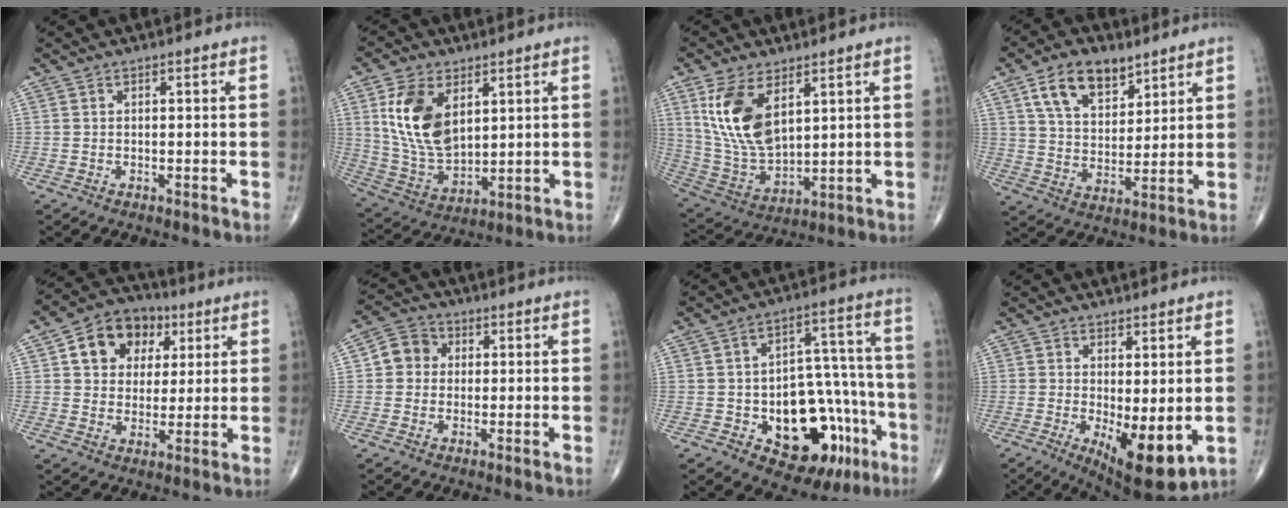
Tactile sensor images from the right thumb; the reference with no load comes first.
{"total": 14.3, "force": [4.7, 8.5, 10.5], "torque": [-0.192, -0.022, 0.104]}
{"total": 14.3, "force": [5.6, 7.4, 10.9], "torque": [-0.212, -0.023, 0.127]}
{"total": 11.8, "force": [6.8, 6.7, 6.9], "torque": [-0.097, -0.030, 0.126]}
{"total": 12.2, "force": [4.3, 9.5, 6.3], "torque": [-0.066, -0.001, 0.066]}
{"total": 5.7, "force": [0.7, 5.2, 2.3], "torque": [-0.023, 0.012, -0.001]}
{"total": 20.6, "force": [-7.6, 11.9, 15.0], "torque": [-0.153, 0.056, -0.088]}
{"total": 10.1, "force": [-1.6, 3.7, 9.2], "torque": [-0.131, -0.025, -0.010]}